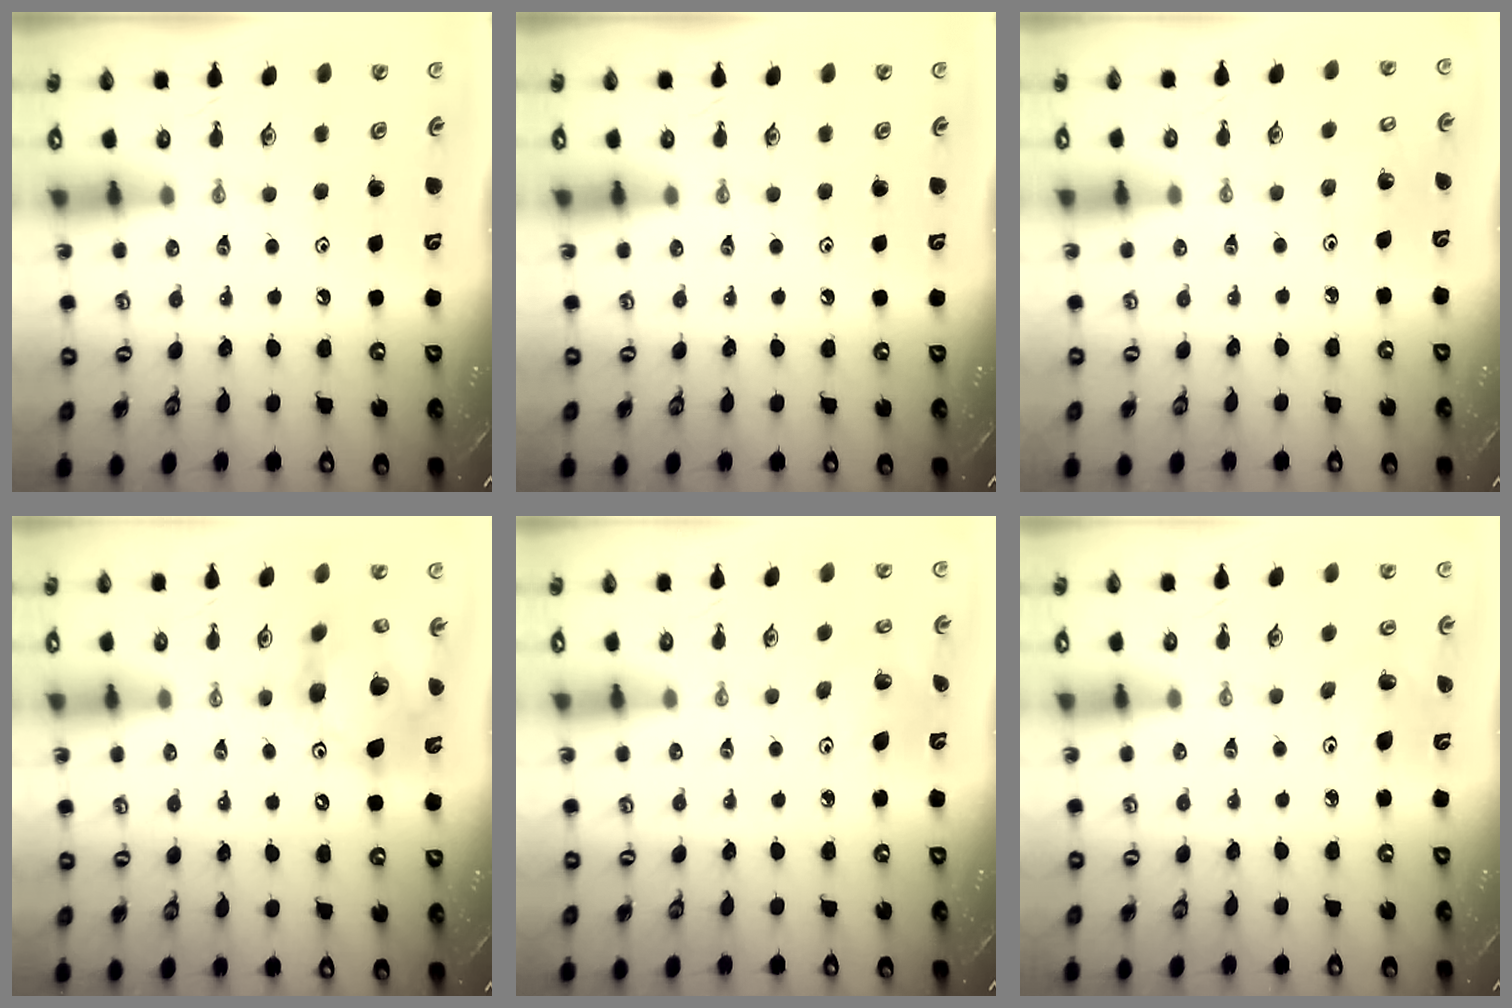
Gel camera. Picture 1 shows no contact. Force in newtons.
{"total": 0.0}
{"total": 3.5, "press": 3.5, "slide": 0.2}
{"total": 15.9, "press": 15.7, "slide": 2.4}
{"total": 4.1, "press": 4.1, "slide": 0.2}
{"total": 6.1, "press": 6.0, "slide": 1.0}